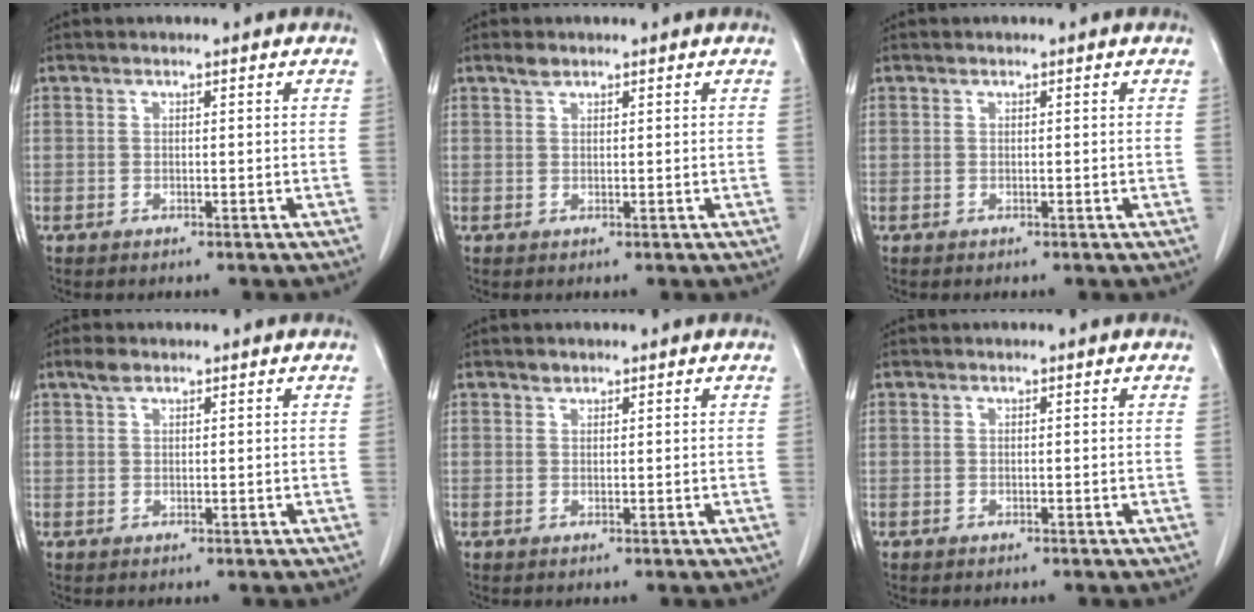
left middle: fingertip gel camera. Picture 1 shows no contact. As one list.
[{"total": 1.3, "force": [1.1, 0.5, 0.5], "torque": [-0.012, 0.001, 0.021]}, {"total": 0.0}, {"total": 1.7, "force": [1.3, 0.7, 0.9], "torque": [-0.021, 0.006, 0.025]}, {"total": 0.8, "force": [0.7, 0.4, 0.1], "torque": [0.001, -0.004, 0.010]}, {"total": 0.0}]